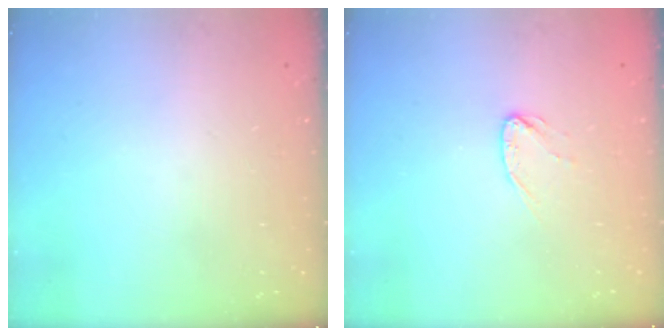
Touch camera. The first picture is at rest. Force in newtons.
{"total": 5.2, "press": 5.1, "slide": 0.4}